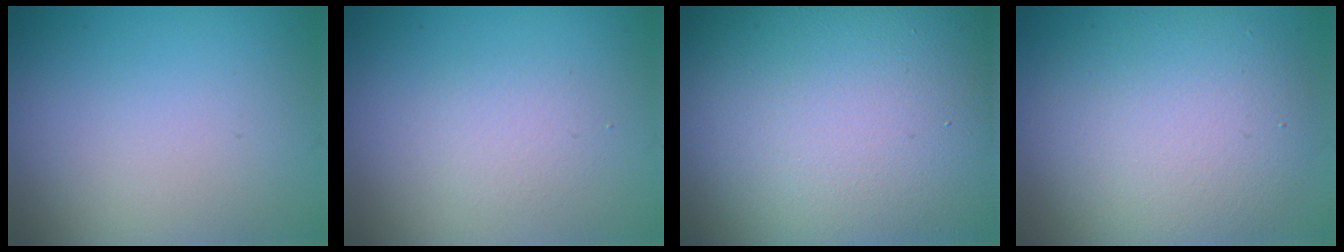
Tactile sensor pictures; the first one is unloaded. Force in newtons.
{"total": 1.5, "press": 1.5, "slide": 0.2}
{"total": 24.9, "press": 24.8, "slide": 1.4}
{"total": 7.9, "press": 7.9, "slide": 0.8}